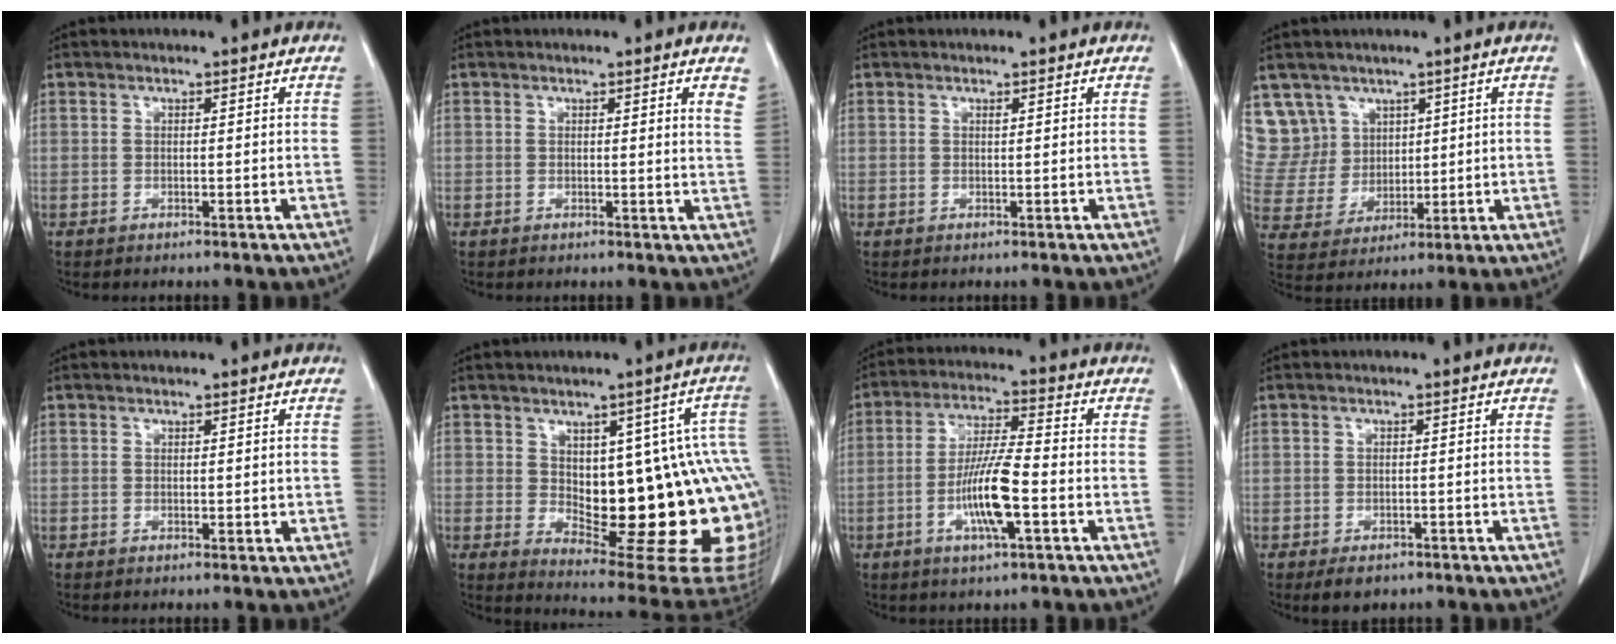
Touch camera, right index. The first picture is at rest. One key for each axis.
{"total": 3.3, "fx": 2.1, "fy": 0.0, "fz": 2.5, "tx": -0.029, "ty": -0.009, "tz": 0.015}
{"total": 0.0}
{"total": 9.2, "fx": 5.7, "fy": 7.2, "fz": 0.1, "tx": -0.011, "ty": 0.030, "tz": 0.127}
{"total": 0.8, "fx": 0.2, "fy": 0.5, "fz": 0.6, "tx": -0.006, "ty": -0.001, "tz": 0.005}
{"total": 22.6, "fx": -1.2, "fy": 7.7, "fz": 21.2, "tx": -0.172, "ty": 0.021, "tz": 0.012}
{"total": 9.8, "fx": -3.0, "fy": 1.0, "fz": 9.2, "tx": -0.178, "ty": -0.004, "tz": -0.058}
{"total": 3.2, "fx": -2.2, "fy": 1.8, "fz": 1.4, "tx": -0.016, "ty": -0.001, "tz": -0.025}